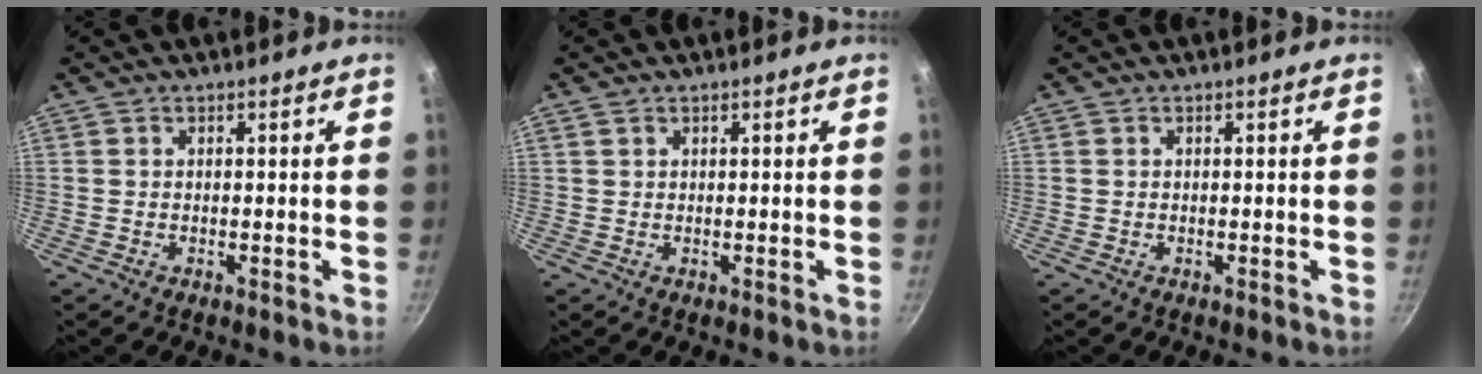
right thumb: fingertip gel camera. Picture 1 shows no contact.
{"total": 0.7, "force": [0.5, 0.5, 0.3], "torque": [-0.005, 0.000, 0.010]}
{"total": 0.0}